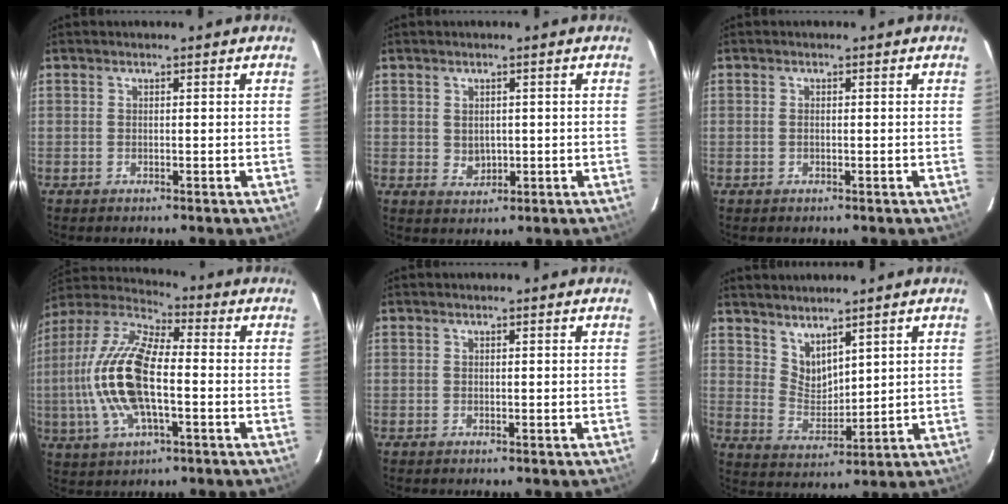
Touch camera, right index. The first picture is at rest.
{"total": 2.8, "force": [0.2, 2.3, 1.5], "torque": [-0.023, 0.000, 0.011]}
{"total": 0.6, "force": [0.0, 0.3, 0.5], "torque": [-0.011, 0.000, -0.002]}
{"total": 17.9, "force": [-2.2, 6.9, 16.4], "torque": [-0.341, 0.004, -0.051]}
{"total": 0.0}
{"total": 6.0, "force": [4.7, 2.5, 2.7], "torque": [-0.044, -0.006, 0.098]}